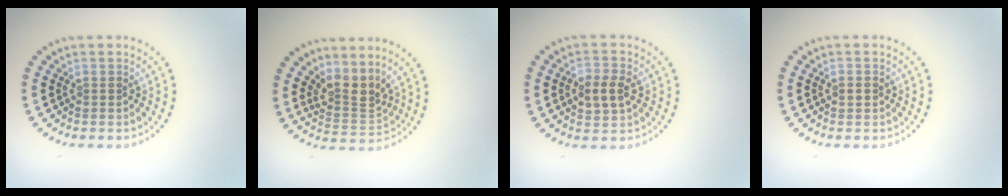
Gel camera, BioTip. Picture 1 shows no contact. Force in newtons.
{"total": 3.0, "press": 2.2, "slide": 2.1}
{"total": 3.0, "press": 3.0, "slide": 0.2}
{"total": 1.3, "press": 1.3, "slide": 0.1}